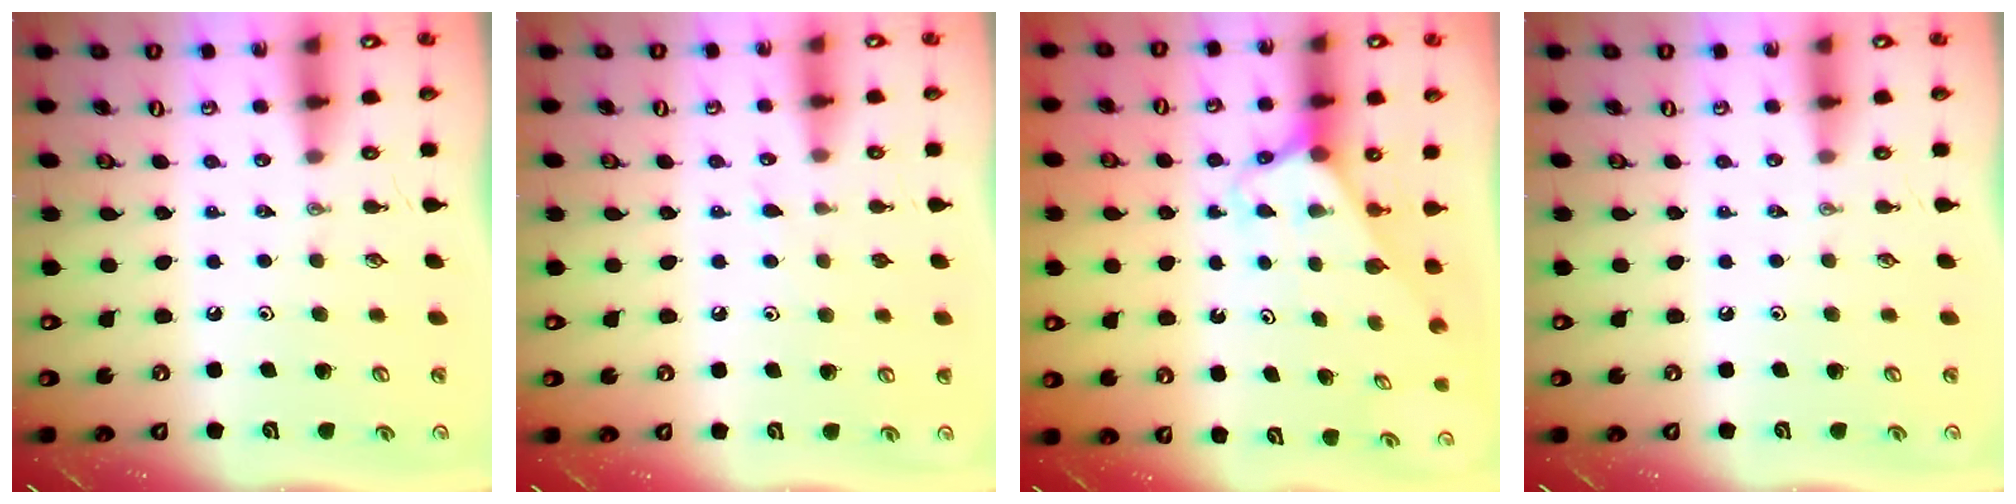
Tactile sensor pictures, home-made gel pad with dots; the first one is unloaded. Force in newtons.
{"total": 4.1, "press": 4.0, "slide": 0.3}
{"total": 2.6, "press": 2.6, "slide": 0.1}
{"total": 0.0}